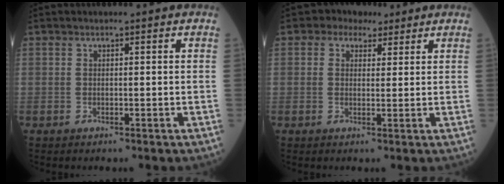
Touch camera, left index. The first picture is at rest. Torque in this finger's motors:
{"motor_torque": [0.24, 0.08, 0.05, 0.00]}